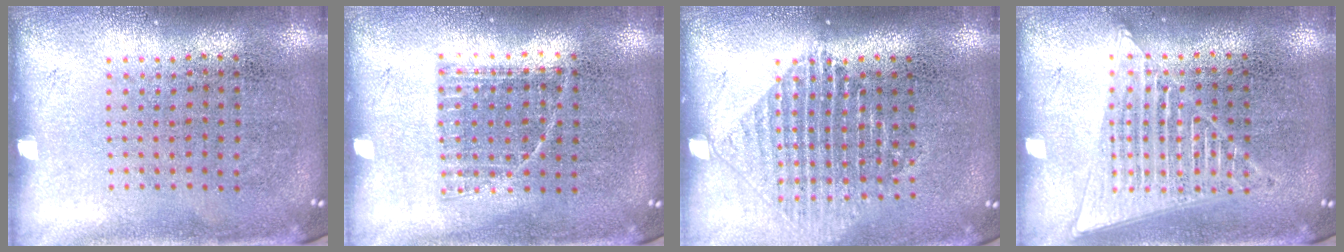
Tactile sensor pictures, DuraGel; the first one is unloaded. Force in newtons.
{"total": 0.8, "press": 0.7, "slide": 0.3}
{"total": 1.2, "press": 1.1, "slide": 0.5}
{"total": 1.6, "press": 1.6, "slide": 0.2}